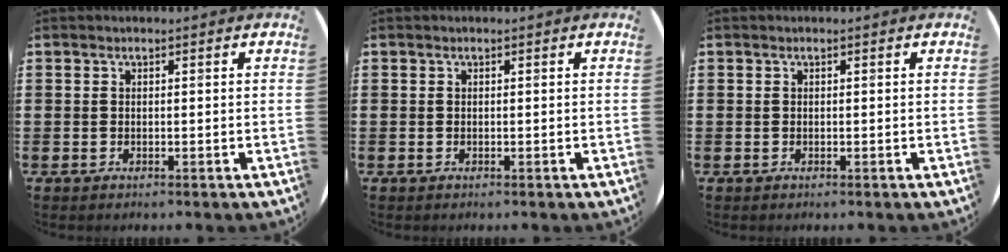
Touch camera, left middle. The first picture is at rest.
{"total": 0.0}
{"total": 0.0}